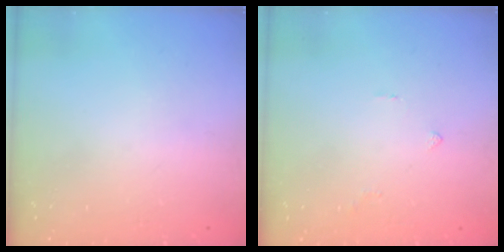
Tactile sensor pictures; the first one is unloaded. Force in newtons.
{"total": 1.4, "press": 1.3, "slide": 0.5}